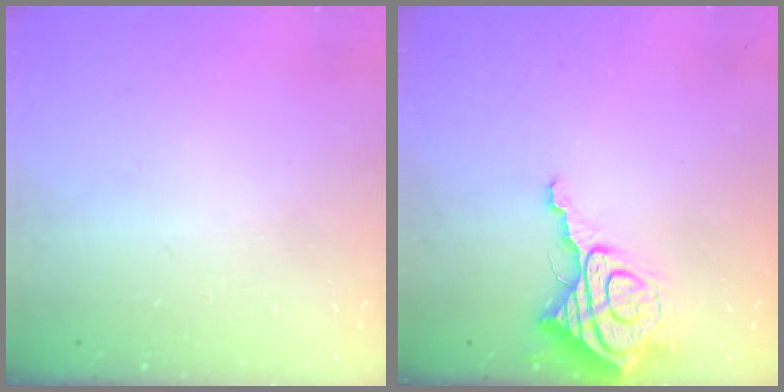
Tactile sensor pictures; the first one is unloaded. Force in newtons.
{"total": 11.7, "press": 11.6, "slide": 1.4}